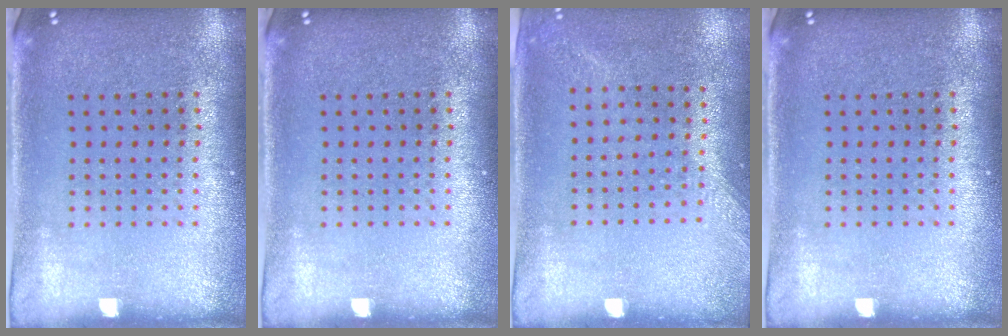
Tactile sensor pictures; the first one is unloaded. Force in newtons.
{"total": 0.0}
{"total": 1.3, "press": 1.0, "slide": 0.8}
{"total": 0.0}